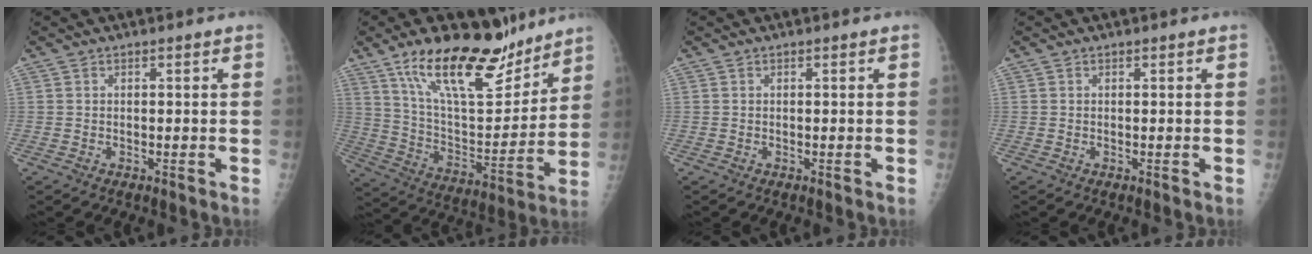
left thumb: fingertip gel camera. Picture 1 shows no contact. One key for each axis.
{"total": 22.1, "fx": 15.5, "fy": 8.3, "fz": 13.3, "tx": -0.175, "ty": -0.079, "tz": 0.266}
{"total": 0.0}
{"total": 0.0}